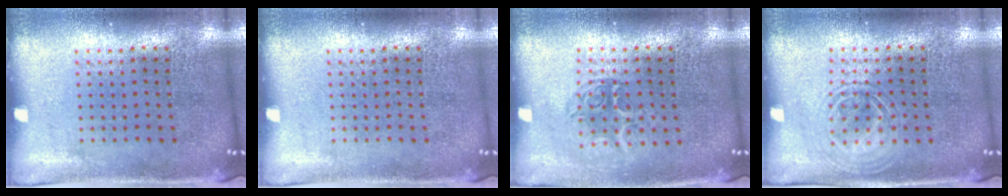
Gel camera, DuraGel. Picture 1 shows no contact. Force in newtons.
{"total": 0.0}
{"total": 1.1, "press": 1.0, "slide": 0.5}
{"total": 1.2, "press": 1.2, "slide": 0.2}